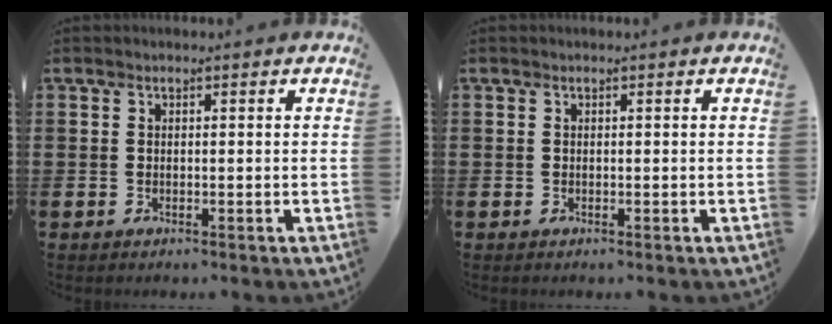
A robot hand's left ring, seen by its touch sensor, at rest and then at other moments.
{"total": 0.0}